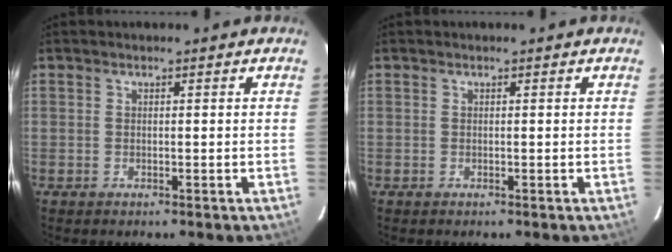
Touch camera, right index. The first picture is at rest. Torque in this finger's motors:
{"motor_torque": [0.03, 0.04, -0.03, 0.00]}